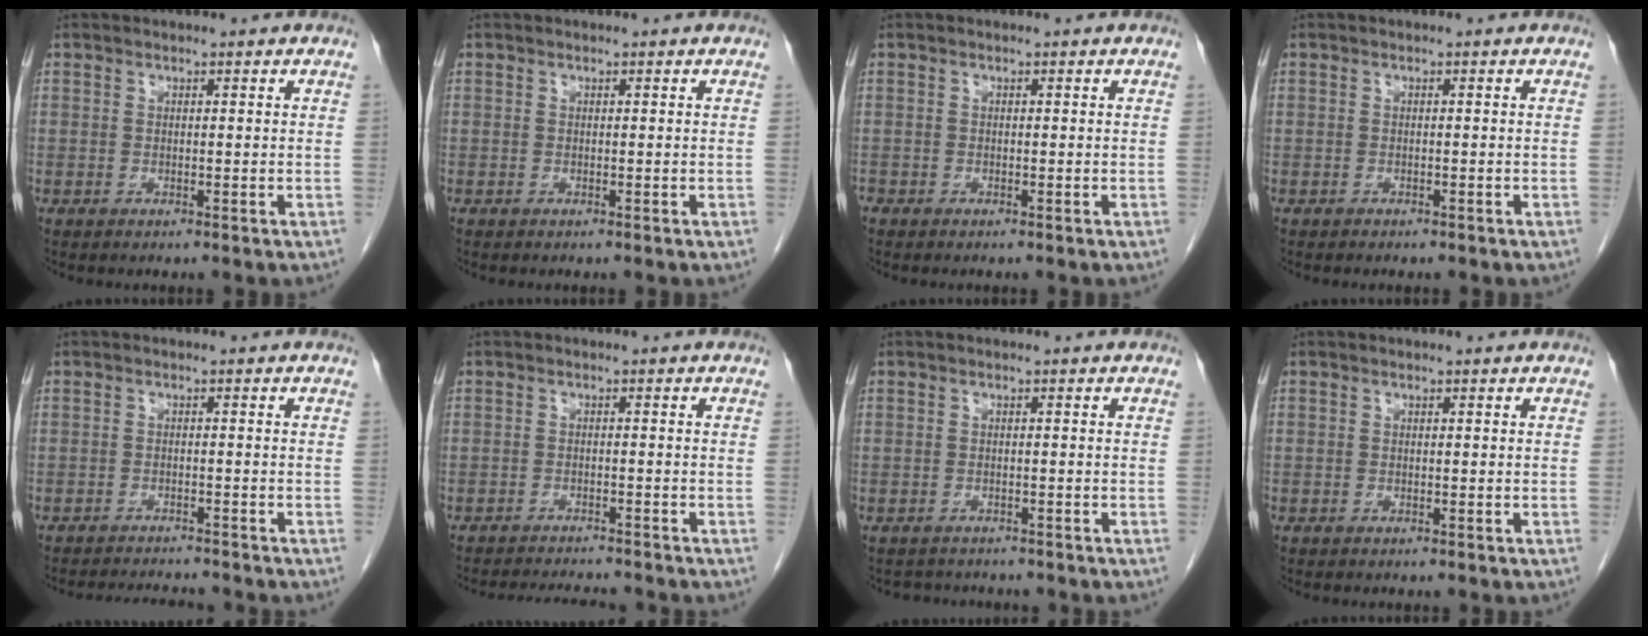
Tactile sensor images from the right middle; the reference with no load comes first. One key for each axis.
{"total": 0.0}
{"total": 0.6, "fx": -0.5, "fy": 0.3, "fz": 0.1, "tx": -0.007, "ty": 0.000, "tz": -0.012}
{"total": 1.1, "fx": -0.9, "fy": 0.3, "fz": 0.5, "tx": -0.017, "ty": -0.003, "tz": -0.009}
{"total": 6.1, "fx": -5.9, "fy": 0.2, "fz": 1.4, "tx": -0.019, "ty": -0.009, "tz": -0.086}
{"total": 7.1, "fx": -6.8, "fy": 0.4, "fz": 1.9, "tx": -0.029, "ty": -0.008, "tz": -0.098}
{"total": 2.9, "fx": -2.7, "fy": 1.1, "fz": 0.1, "tx": -0.003, "ty": -0.003, "tz": -0.036}
{"total": 0.0}